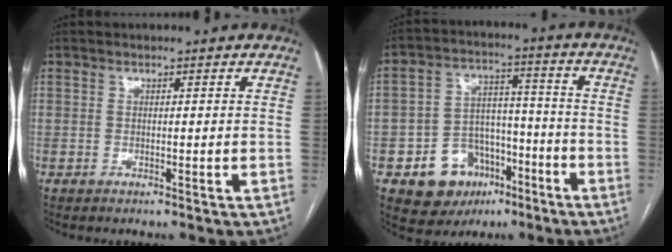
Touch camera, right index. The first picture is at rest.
{"total": 11.6, "force": [-5.9, 8.5, 5.2], "torque": [-0.083, 0.029, -0.086]}